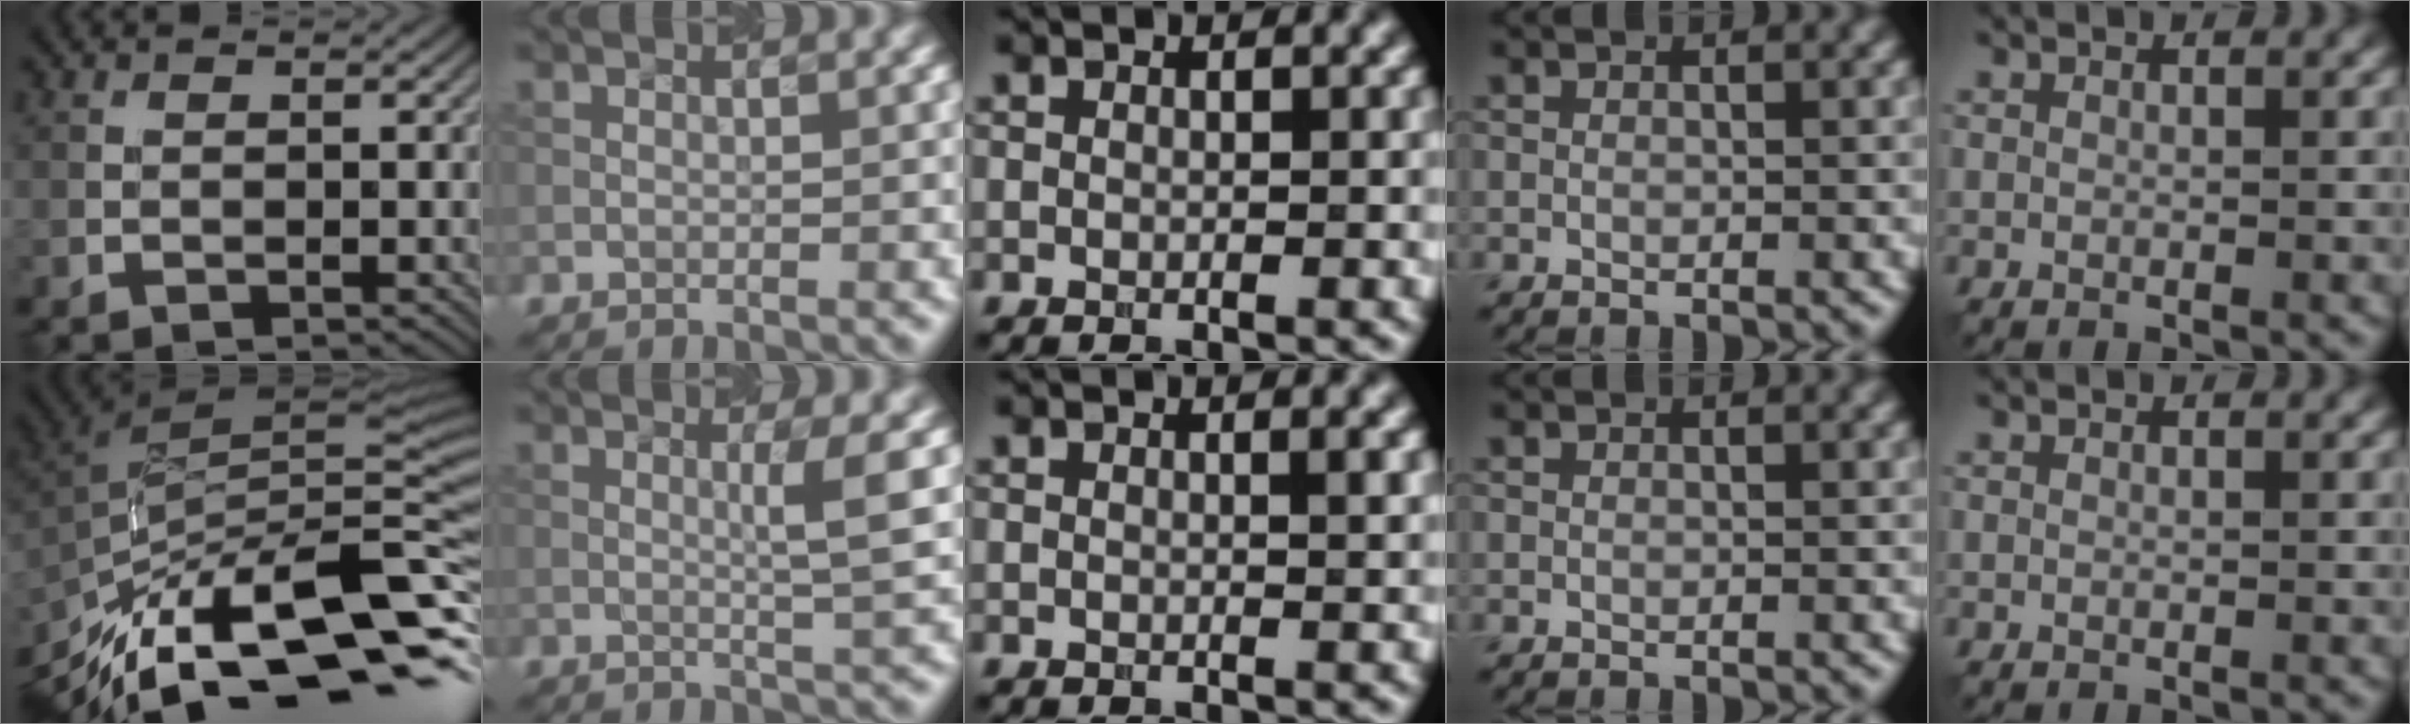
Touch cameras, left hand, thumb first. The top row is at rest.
{"thumb": {"total": 15.1, "force": [-8.5, 4.9, 11.5], "torque": [-0.226, 0.008, -0.156]}, "index": {"total": 2.7, "force": [0.3, 0.1, 2.7], "torque": [-0.046, -0.002, 0.010]}, "middle": {"total": 0.9, "force": [0.3, 0.2, 0.9], "torque": [-0.009, 0.001, 0.002]}}